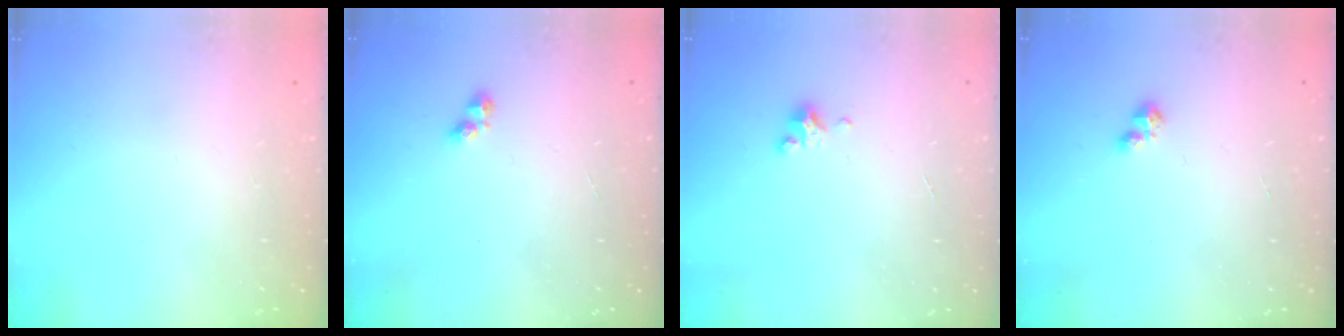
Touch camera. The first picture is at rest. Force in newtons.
{"total": 2.8, "press": 2.6, "slide": 1.1}
{"total": 2.9, "press": 2.9, "slide": 0.3}
{"total": 2.8, "press": 2.8, "slide": 0.6}